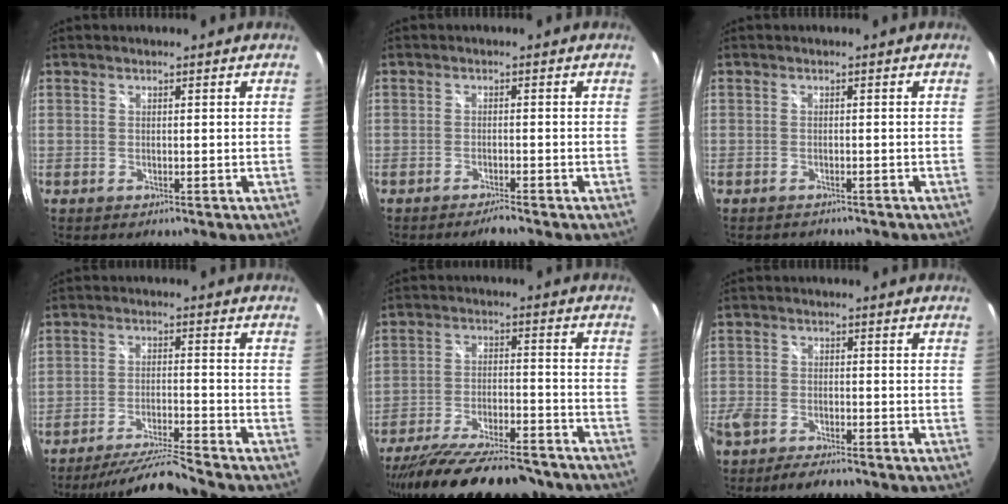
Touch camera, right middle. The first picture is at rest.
{"total": 2.2, "force": [-2.0, -0.1, 1.0], "torque": [-0.028, -0.005, -0.038]}
{"total": 2.6, "force": [-2.4, 0.9, 0.7], "torque": [-0.014, -0.009, -0.033]}
{"total": 9.3, "force": [-8.7, -1.5, 2.9], "torque": [-0.078, -0.002, -0.155]}
{"total": 24.0, "force": [-20.6, 5.4, 11.1], "torque": [-0.203, -0.043, -0.298]}
{"total": 7.3, "force": [-6.0, 2.3, 3.5], "torque": [-0.097, -0.020, -0.110]}